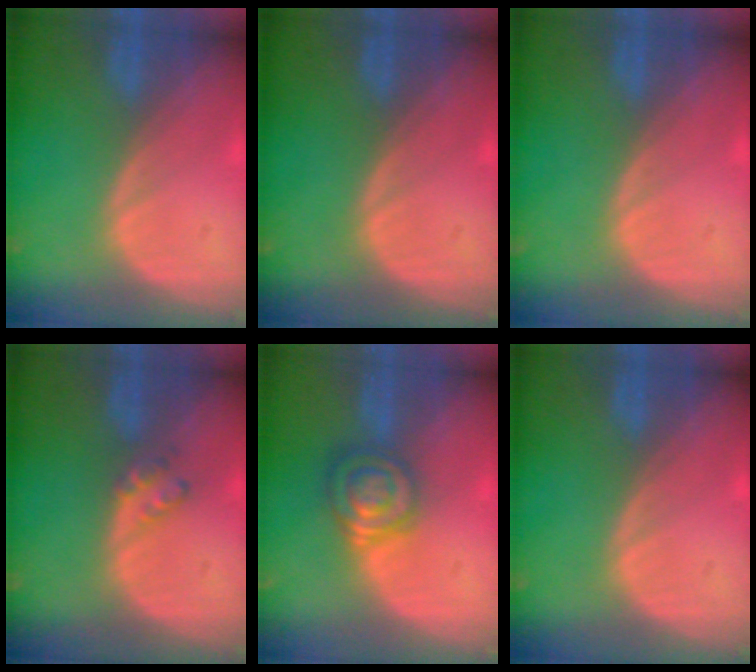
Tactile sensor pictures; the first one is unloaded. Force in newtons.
{"total": 0.0}
{"total": 0.0}
{"total": 2.4, "press": 2.4, "slide": 0.2}
{"total": 6.5, "press": 5.8, "slide": 3.0}
{"total": 0.0}